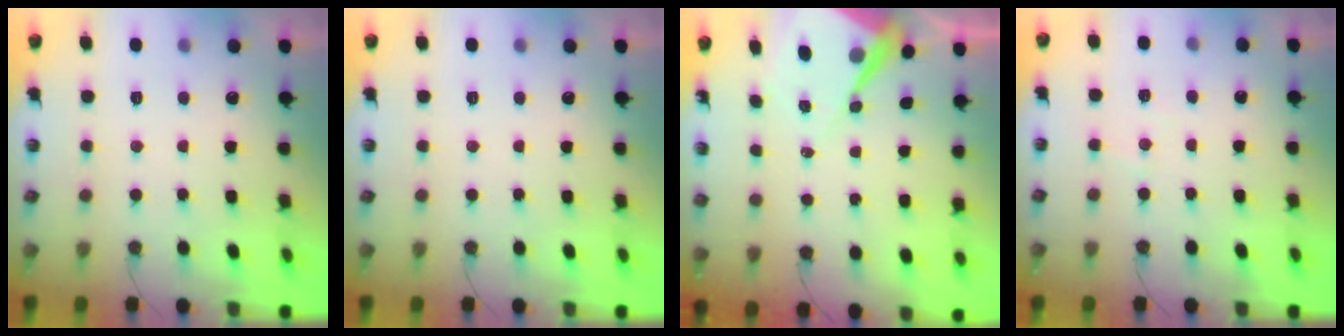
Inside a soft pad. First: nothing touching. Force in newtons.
{"total": 0.0}
{"total": 8.2, "press": 8.2, "slide": 0.7}
{"total": 3.3, "press": 3.2, "slide": 0.5}